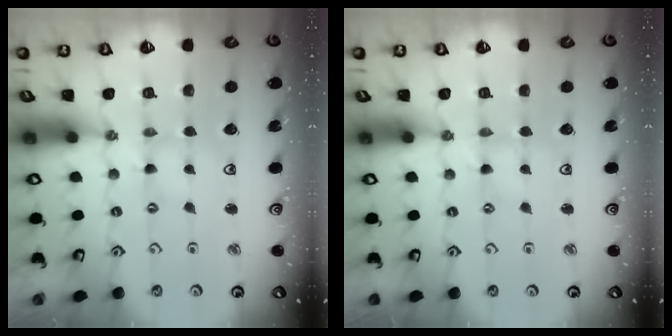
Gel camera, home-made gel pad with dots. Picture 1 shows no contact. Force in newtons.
{"total": 0.0}